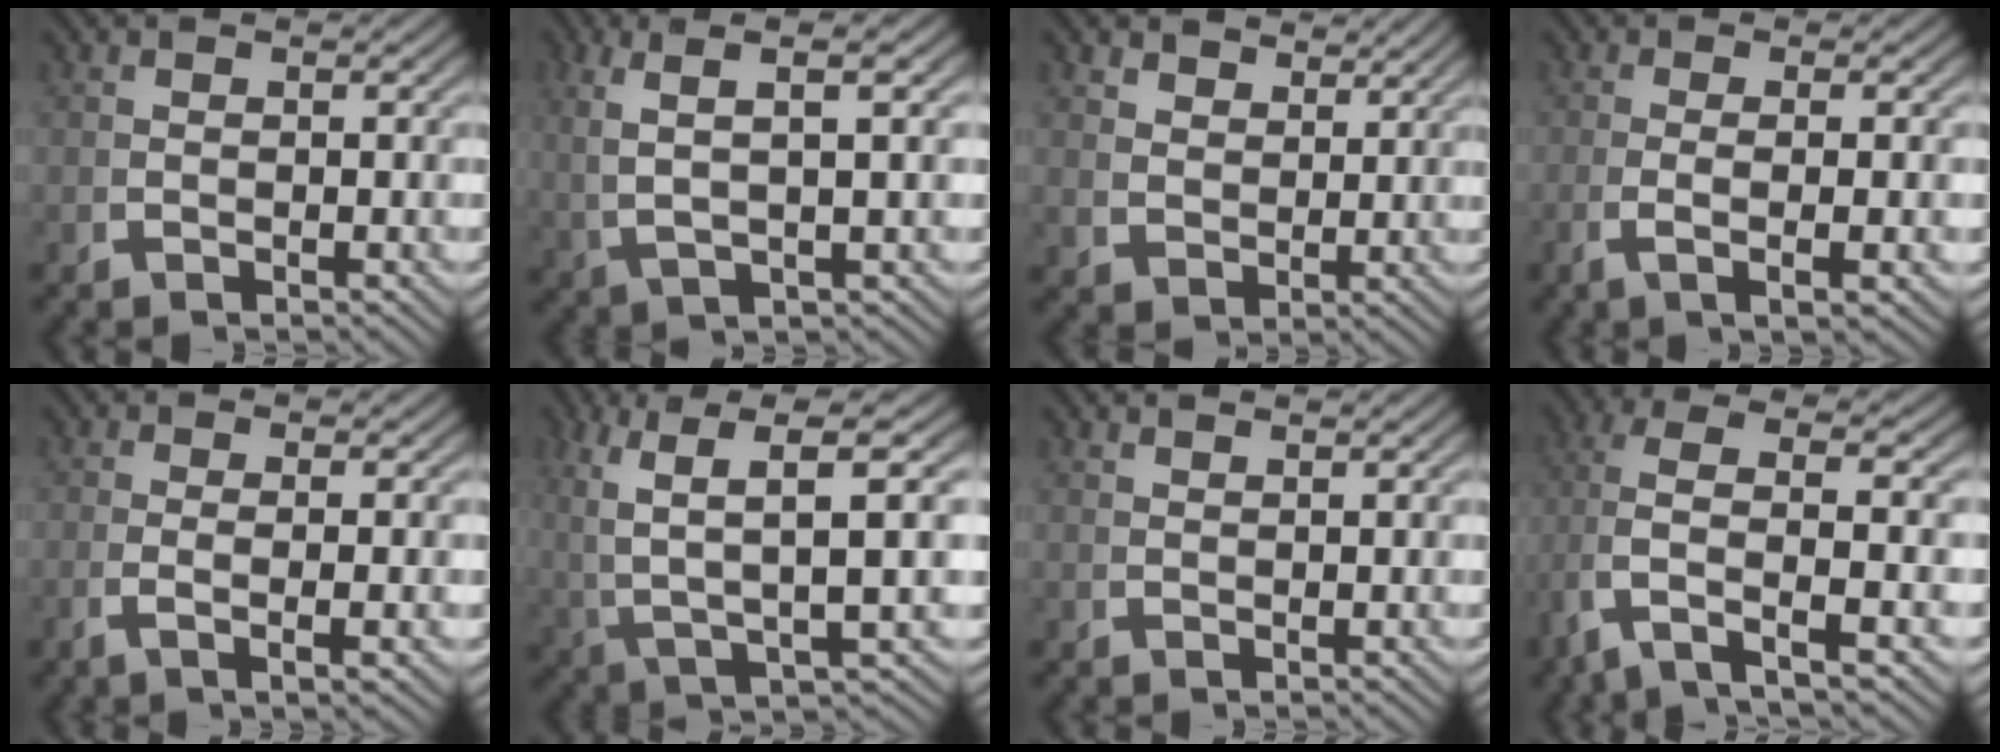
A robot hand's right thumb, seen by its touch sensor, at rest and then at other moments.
{"total": 7.0, "force": [3.2, 2.1, 5.9], "torque": [-0.101, 0.024, 0.052]}
{"total": 3.5, "force": [3.1, 1.4, 1.1], "torque": [-0.017, -0.002, 0.064]}
{"total": 3.0, "force": [-0.3, 0.4, 3.0], "torque": [-0.064, -0.001, -0.002]}
{"total": 2.5, "force": [-0.2, 0.3, 2.4], "torque": [-0.054, -0.001, -0.001]}
{"total": 8.8, "force": [1.4, 3.7, 7.8], "torque": [-0.144, -0.003, 0.031]}
{"total": 1.4, "force": [1.3, -0.5, 0.1], "torque": [0.003, 0.004, 0.028]}
{"total": 6.5, "force": [-0.2, 2.5, 6.0], "torque": [-0.152, -0.021, 0.016]}